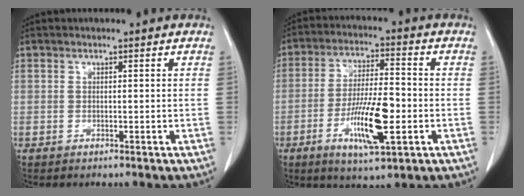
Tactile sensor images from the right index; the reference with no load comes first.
{"total": 11.3, "force": [-3.5, 2.1, 10.5], "torque": [-0.197, -0.007, -0.058]}